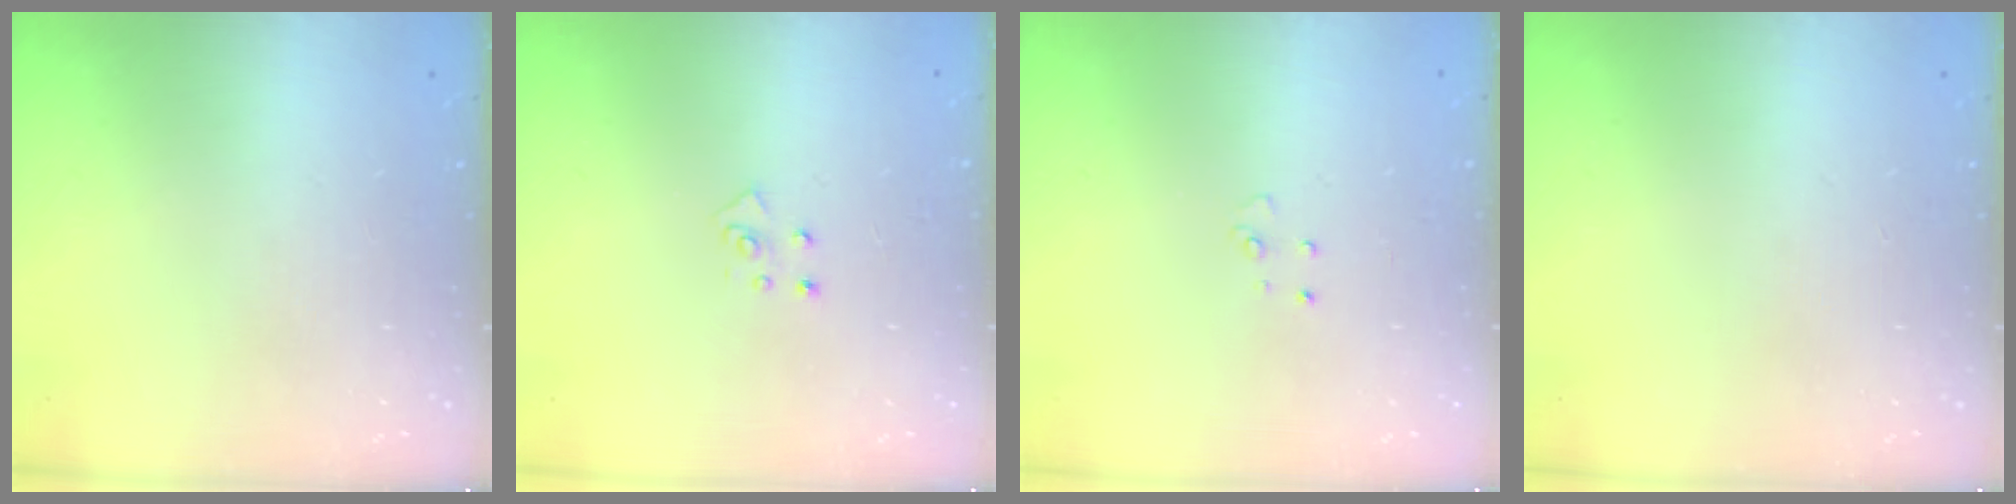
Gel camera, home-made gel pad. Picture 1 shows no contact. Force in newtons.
{"total": 4.2, "press": 4.2, "slide": 0.3}
{"total": 2.7, "press": 2.7, "slide": 0.2}
{"total": 0.0}